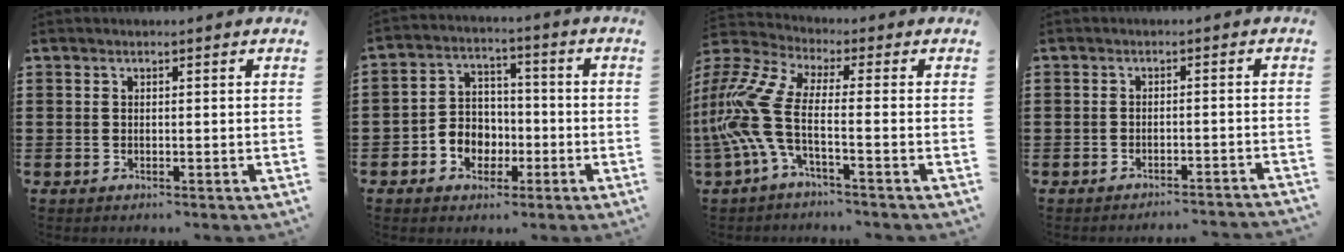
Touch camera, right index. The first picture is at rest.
{"total": 5.0, "force": [-2.1, 4.4, 1.2], "torque": [-0.034, 0.015, -0.041]}
{"total": 9.5, "force": [-2.1, 3.5, 8.6], "torque": [-0.244, -0.037, -0.054]}
{"total": 2.2, "force": [-2.1, -0.2, 0.0], "torque": [-0.003, 0.002, -0.046]}